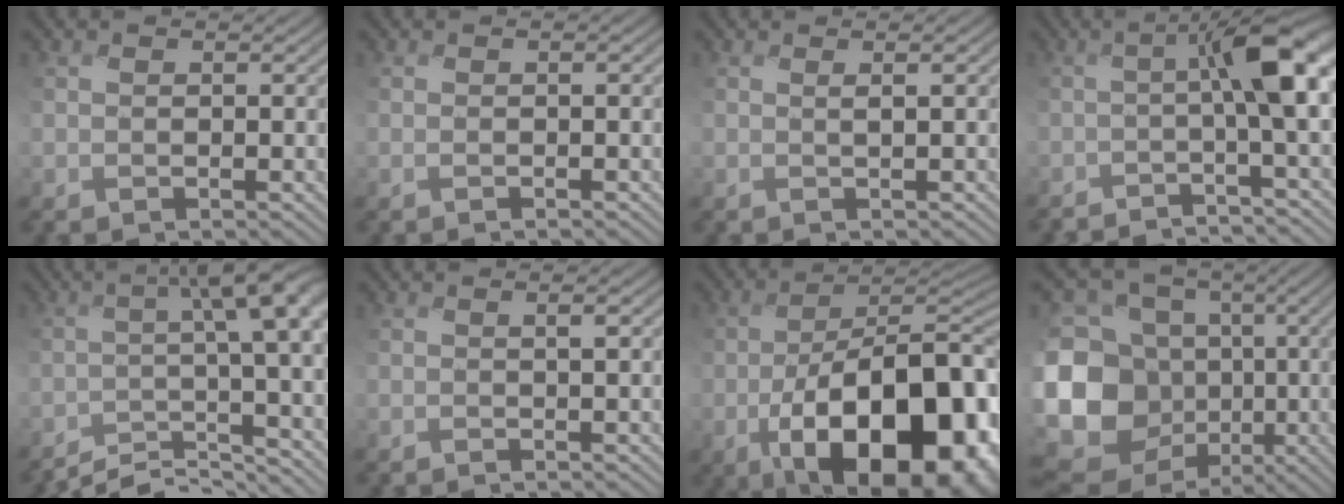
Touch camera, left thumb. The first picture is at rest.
{"total": 0.6, "force": [-0.3, -0.6, 0.0], "torque": [-0.002, 0.003, -0.010]}
{"total": 0.8, "force": [0.3, -0.6, 0.5], "torque": [-0.016, 0.005, -0.001]}
{"total": 7.1, "force": [-2.0, 0.9, 6.8], "torque": [-0.074, 0.005, -0.052]}
{"total": 8.9, "force": [-4.6, 1.6, 7.4], "torque": [-0.080, 0.017, -0.089]}
{"total": 0.7, "force": [0.0, -0.7, 0.3], "torque": [-0.011, 0.005, -0.005]}
{"total": 20.8, "force": [-8.2, 10.5, 16.0], "torque": [-0.239, -0.039, -0.115]}
{"total": 17.5, "force": [-4.6, 14.3, 8.8], "torque": [-0.264, -0.005, -0.082]}